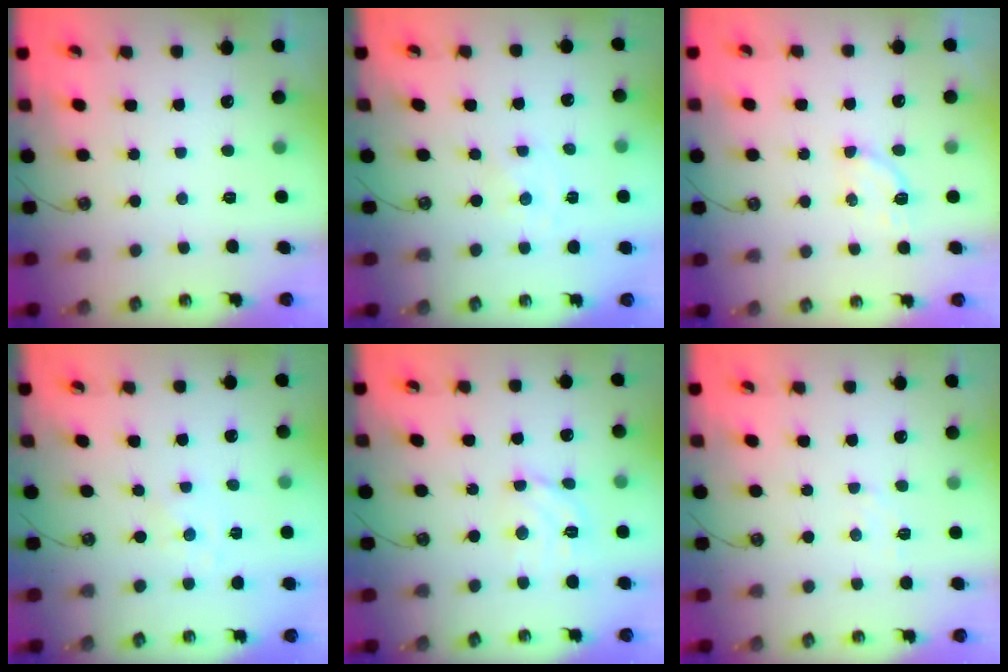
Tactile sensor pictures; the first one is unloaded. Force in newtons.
{"total": 0.0}
{"total": 4.2, "press": 4.1, "slide": 0.5}
{"total": 1.1, "press": 1.1, "slide": 0.2}
{"total": 9.4, "press": 9.3, "slide": 1.2}
{"total": 4.7, "press": 4.6, "slide": 0.6}